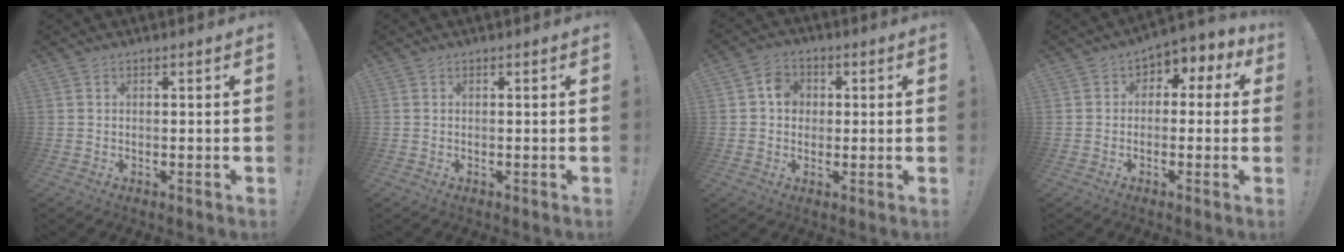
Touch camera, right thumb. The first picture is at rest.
{"total": 0.0}
{"total": 6.0, "force": [0.9, 5.2, 2.8], "torque": [-0.032, 0.007, 0.014]}
{"total": 4.2, "force": [-1.3, 3.4, 2.1], "torque": [-0.018, 0.013, -0.024]}